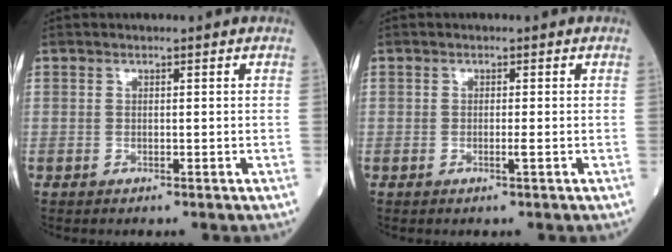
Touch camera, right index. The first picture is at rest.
{"total": 0.9, "force": [-0.3, -0.2, 0.9], "torque": [-0.019, -0.002, -0.005]}